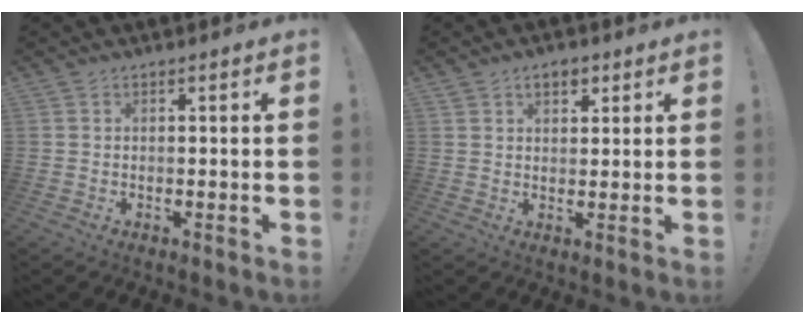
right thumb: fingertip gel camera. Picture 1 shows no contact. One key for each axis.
{"total": 4.5, "fx": 2.3, "fy": 3.0, "fz": 2.5, "tx": -0.024, "ty": -0.004, "tz": 0.039}